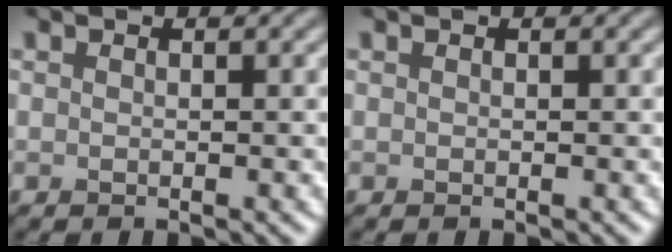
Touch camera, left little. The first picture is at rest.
{"total": 0.0}